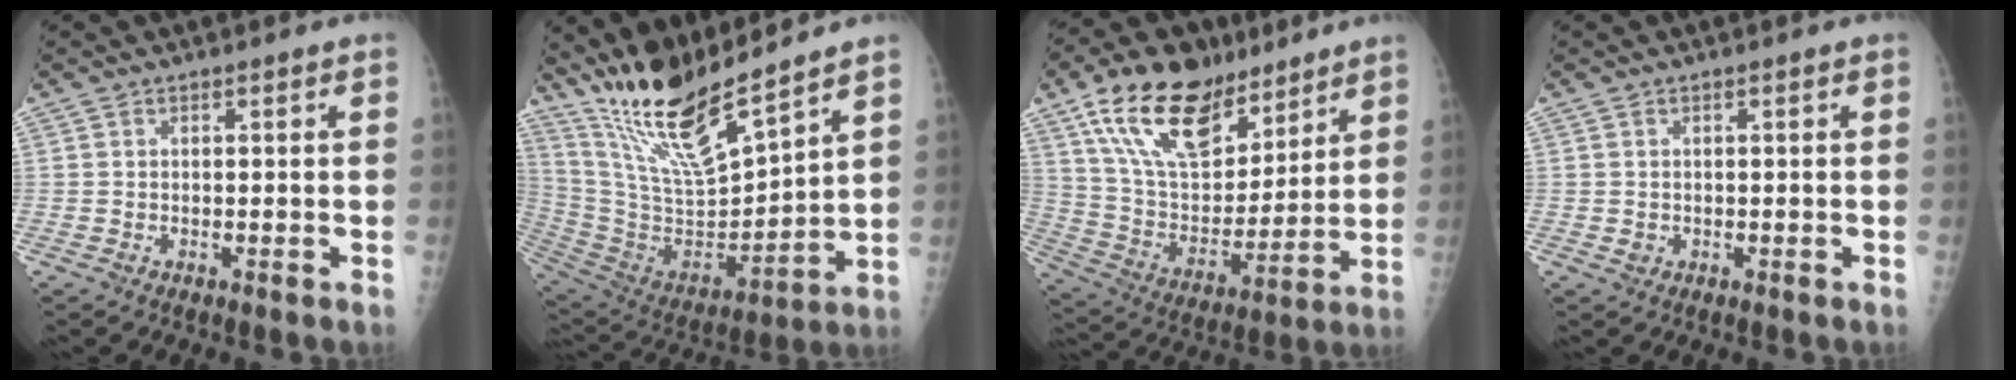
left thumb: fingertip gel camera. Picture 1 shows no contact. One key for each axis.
{"total": 17.7, "fx": 14.9, "fy": 1.8, "fz": 9.3, "tx": -0.159, "ty": -0.084, "tz": 0.299}
{"total": 22.2, "fx": 13.9, "fy": 11.5, "fz": 12.8, "tx": -0.188, "ty": -0.045, "tz": 0.256}
{"total": 1.1, "fx": 0.1, "fy": 1.0, "fz": 0.5, "tx": -0.005, "ty": 0.000, "tz": 0.006}